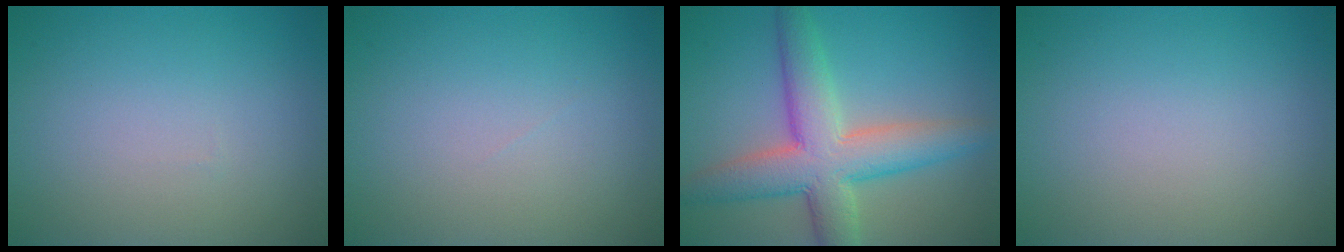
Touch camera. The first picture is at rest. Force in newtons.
{"total": 0.0}
{"total": 7.7, "press": 7.7, "slide": 0.2}
{"total": 0.0}